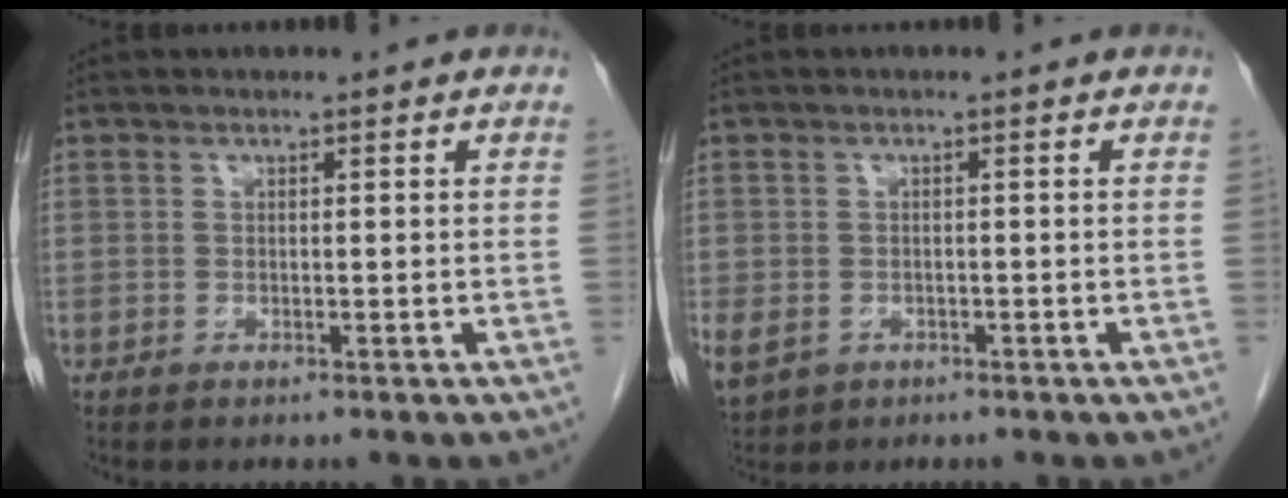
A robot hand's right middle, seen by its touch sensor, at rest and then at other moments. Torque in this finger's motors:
{"motor_torque": [1.17, -0.97, 1.05, 0.21]}